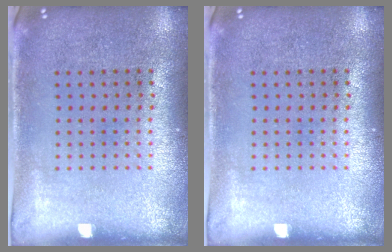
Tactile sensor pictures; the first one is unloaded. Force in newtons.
{"total": 0.0}